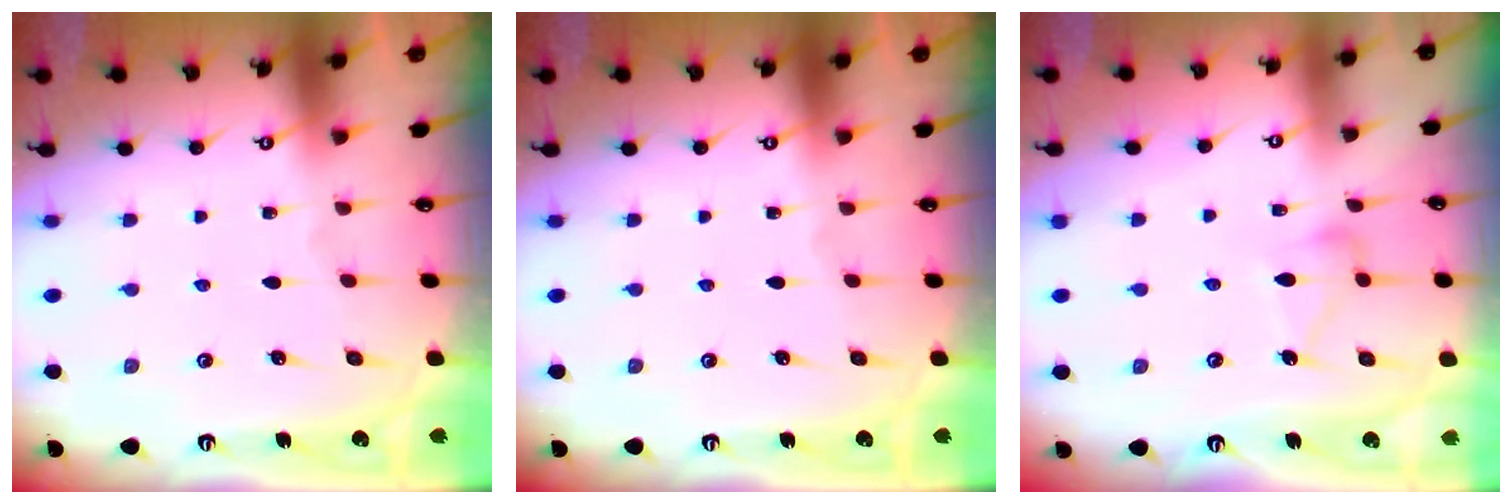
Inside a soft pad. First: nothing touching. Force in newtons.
{"total": 0.0}
{"total": 8.2, "press": 8.2, "slide": 0.3}